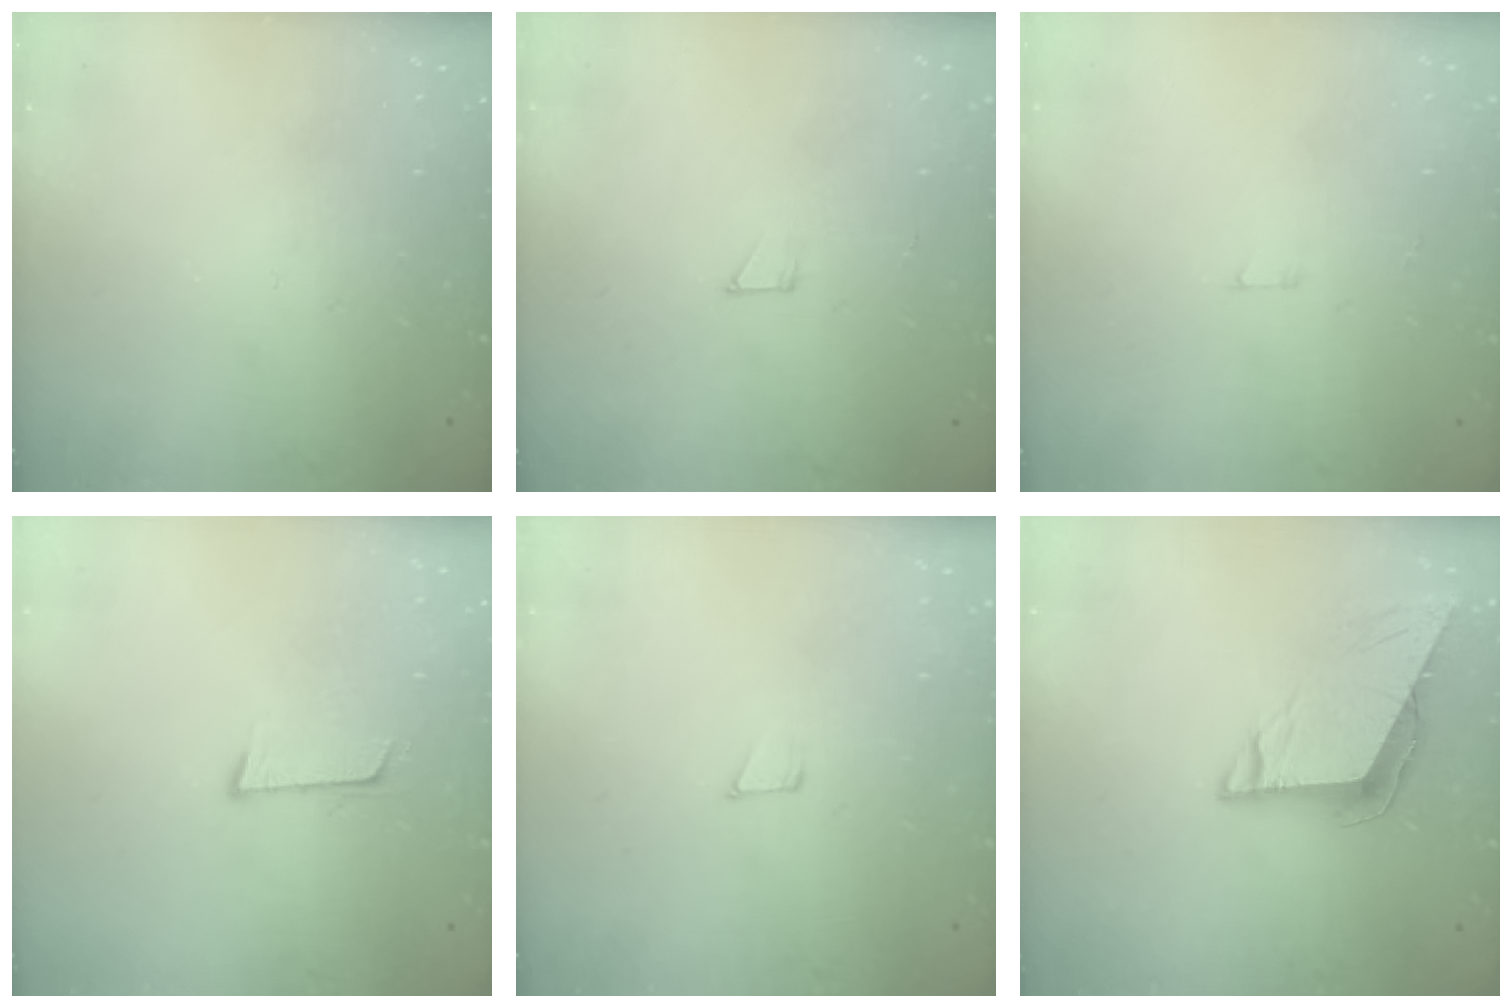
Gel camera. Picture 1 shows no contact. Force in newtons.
{"total": 2.1, "press": 2.1, "slide": 0.1}
{"total": 1.8, "press": 1.8, "slide": 0.1}
{"total": 5.8, "press": 5.5, "slide": 1.9}
{"total": 4.9, "press": 4.7, "slide": 1.0}
{"total": 9.2, "press": 8.9, "slide": 2.2}